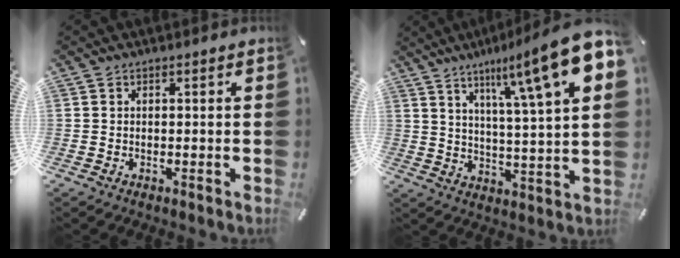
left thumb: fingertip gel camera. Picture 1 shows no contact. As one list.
[{"total": 17.5, "force": [9.7, 2.9, 14.2], "torque": [-0.223, -0.052, 0.142]}]